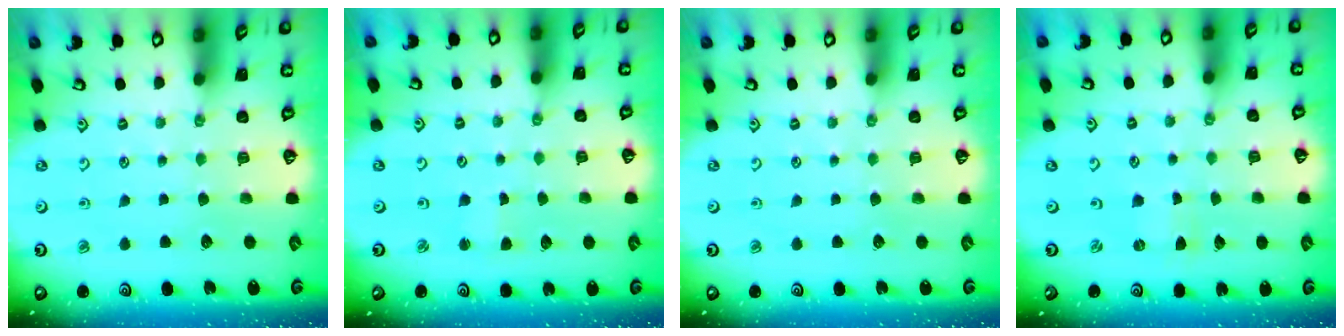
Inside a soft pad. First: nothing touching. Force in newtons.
{"total": 1.8, "press": 1.7, "slide": 0.3}
{"total": 0.0}
{"total": 0.0}